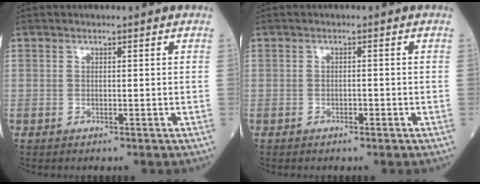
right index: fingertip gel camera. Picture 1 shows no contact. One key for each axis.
{"total": 0.8, "fx": -0.5, "fy": 0.2, "fz": 0.6, "tx": -0.012, "ty": 0.001, "tz": -0.006}